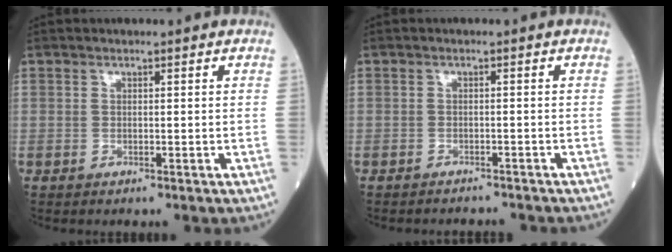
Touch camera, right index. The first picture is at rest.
{"total": 3.2, "force": [-3.2, 0.6, 0.3], "torque": [-0.004, -0.003, -0.041]}